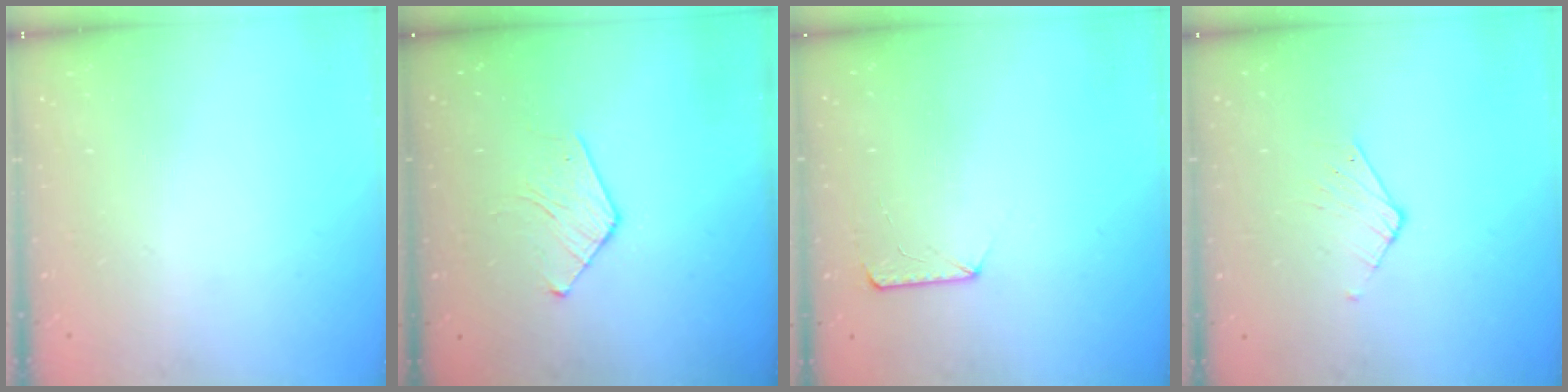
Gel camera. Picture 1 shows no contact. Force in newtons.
{"total": 7.2, "press": 7.2, "slide": 0.8}
{"total": 7.6, "press": 7.6, "slide": 0.8}
{"total": 3.6, "press": 3.6, "slide": 0.4}